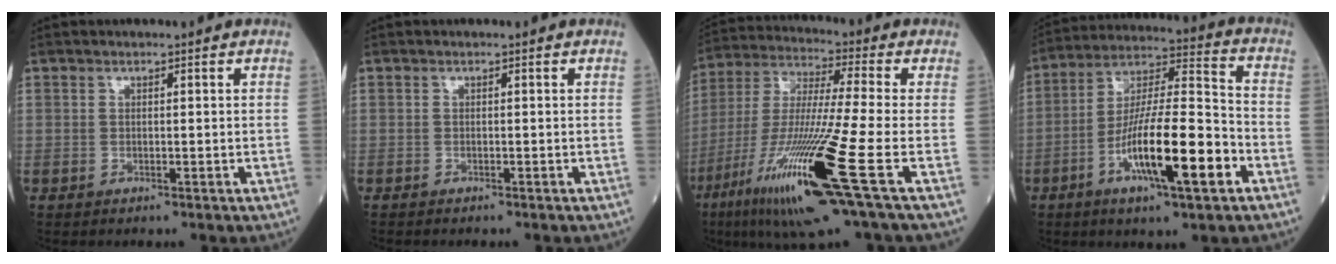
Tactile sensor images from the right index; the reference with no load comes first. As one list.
[{"total": 0.8, "force": [-0.7, 0.1, 0.3], "torque": [-0.009, -0.002, -0.011]}, {"total": 20.2, "force": [-8.4, -0.6, 18.4], "torque": [-0.373, -0.048, -0.162]}, {"total": 16.4, "force": [-6.1, 2.2, 15.1], "torque": [-0.274, -0.005, -0.107]}]